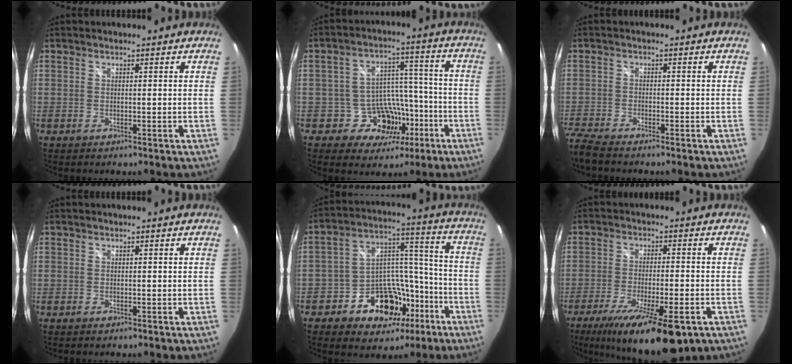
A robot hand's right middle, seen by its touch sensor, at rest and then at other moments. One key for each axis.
{"total": 10.6, "fx": -5.2, "fy": 8.5, "fz": 3.7, "tx": -0.070, "ty": 0.035, "tz": -0.063}
{"total": 5.3, "fx": -4.8, "fy": 0.6, "fz": 2.1, "tx": -0.068, "ty": -0.021, "tz": -0.093}
{"total": 0.0}
{"total": 15.2, "fx": -7.9, "fy": 11.0, "fz": 6.9, "tx": -0.126, "ty": 0.056, "tz": -0.102}
{"total": 17.3, "fx": -10.7, "fy": 4.9, "fz": 12.6, "tx": -0.234, "ty": -0.051, "tz": -0.166}